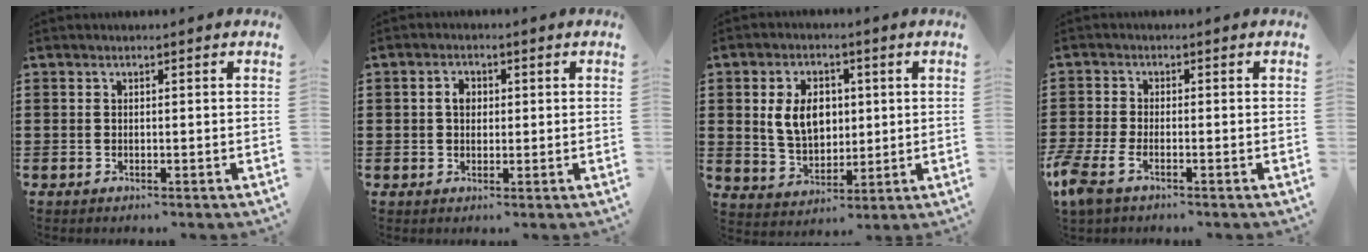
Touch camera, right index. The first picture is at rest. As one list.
[{"total": 2.4, "force": [0.3, 1.8, 1.6], "torque": [-0.036, 0.010, 0.003]}, {"total": 7.5, "force": [1.2, 5.3, 5.1], "torque": [-0.120, 0.009, 0.016]}, {"total": 3.5, "force": [-2.3, 0.8, 2.4], "torque": [-0.078, -0.015, -0.054]}]